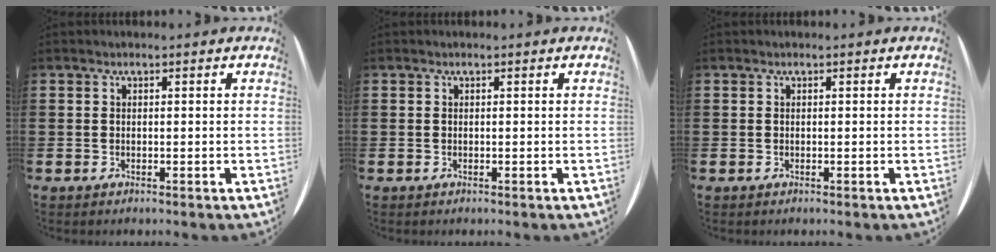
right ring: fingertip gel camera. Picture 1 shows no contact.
{"total": 0.0}
{"total": 0.0}